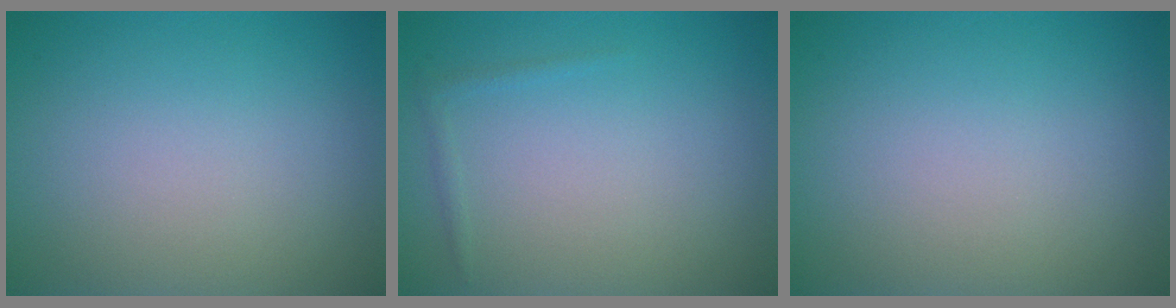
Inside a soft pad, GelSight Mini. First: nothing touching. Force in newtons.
{"total": 0.6, "press": 0.6, "slide": 0.1}
{"total": 0.0}